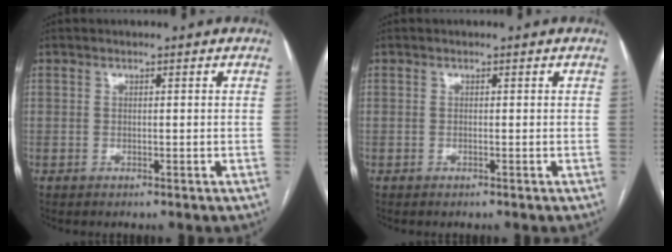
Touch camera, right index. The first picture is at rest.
{"total": 0.0}